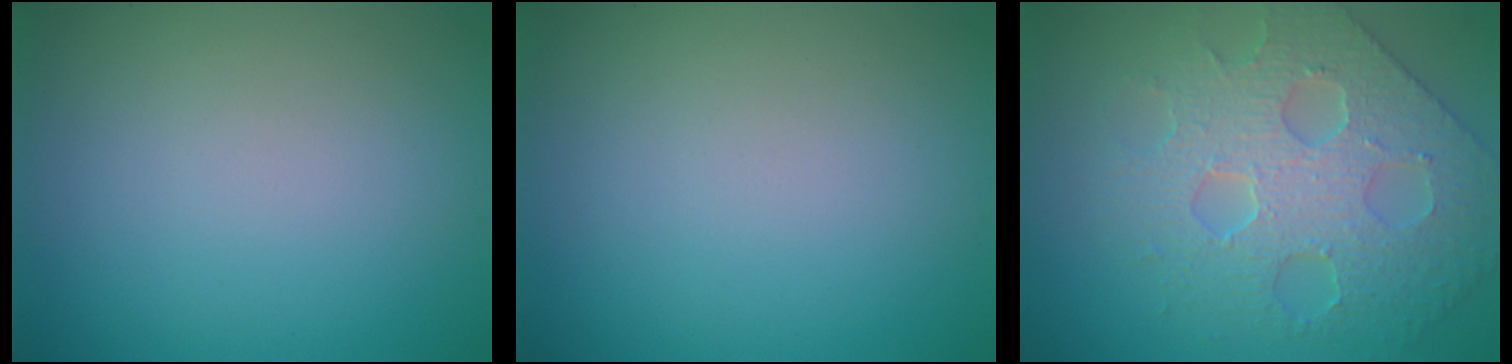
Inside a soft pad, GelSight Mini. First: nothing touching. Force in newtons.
{"total": 0.0}
{"total": 5.3, "press": 4.9, "slide": 2.0}